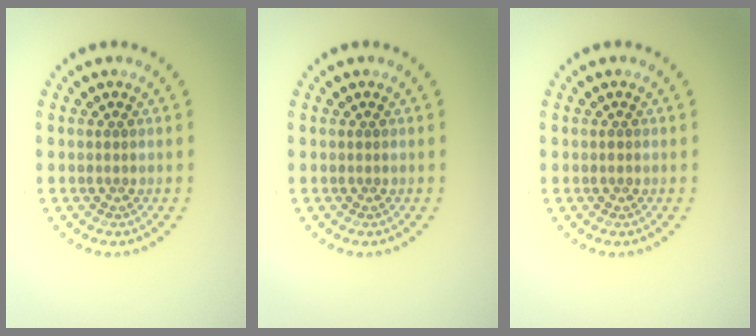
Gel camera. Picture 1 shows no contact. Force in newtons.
{"total": 0.0}
{"total": 0.5, "press": 0.5, "slide": 0.1}